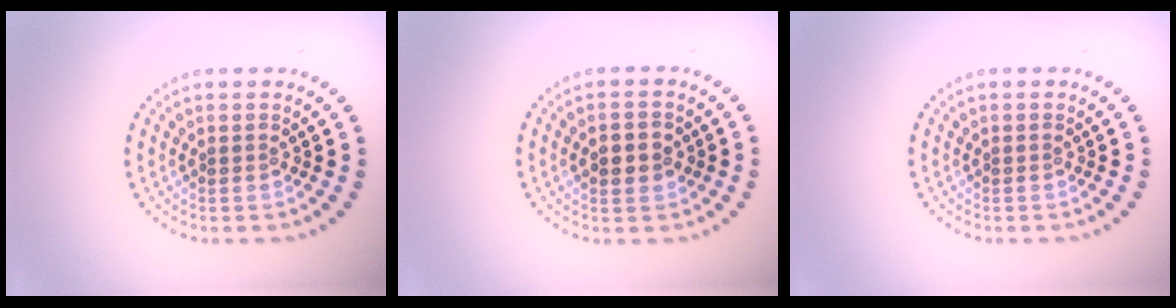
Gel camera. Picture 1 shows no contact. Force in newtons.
{"total": 2.6, "press": 2.6, "slide": 0.1}
{"total": 0.0}